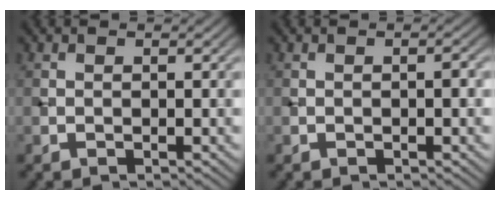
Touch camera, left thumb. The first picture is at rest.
{"total": 0.7, "force": [-0.1, 0.1, 0.7], "torque": [-0.008, 0.003, -0.002]}